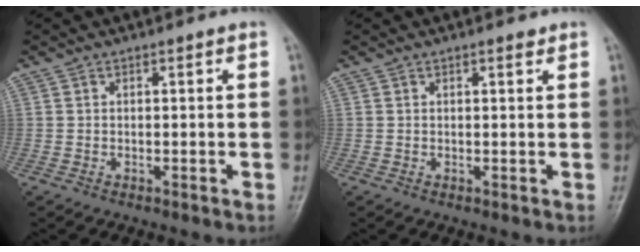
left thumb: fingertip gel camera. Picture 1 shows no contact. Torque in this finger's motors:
{"motor_torque": [-0.16, -0.06, -0.19, -0.15, 0.02]}